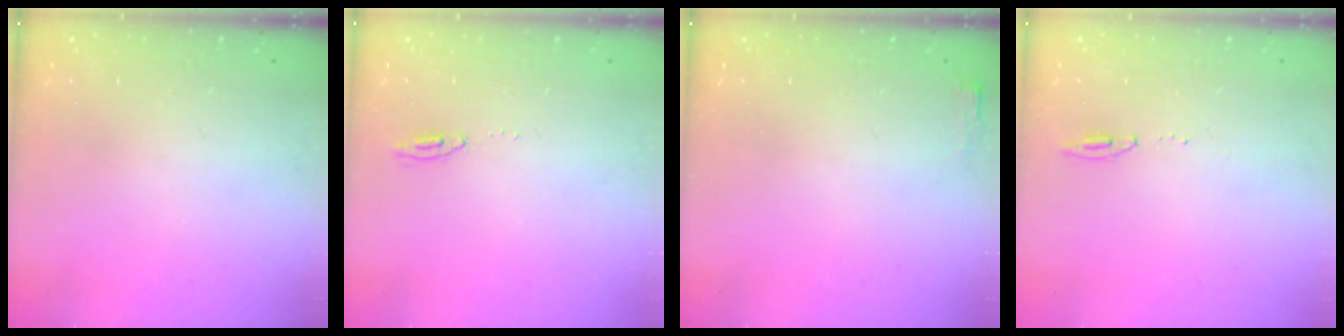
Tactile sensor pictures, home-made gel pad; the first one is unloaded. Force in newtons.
{"total": 4.1, "press": 4.1, "slide": 0.4}
{"total": 2.7, "press": 2.6, "slide": 0.8}
{"total": 6.0, "press": 5.8, "slide": 1.5}